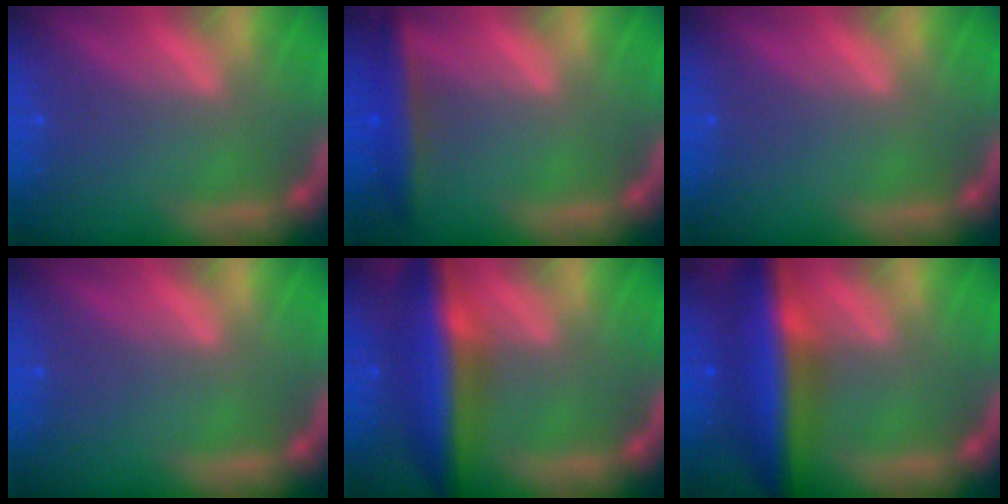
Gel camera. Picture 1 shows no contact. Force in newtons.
{"total": 3.4}
{"total": 0.0}
{"total": 0.0}
{"total": 8.0}
{"total": 8.9}